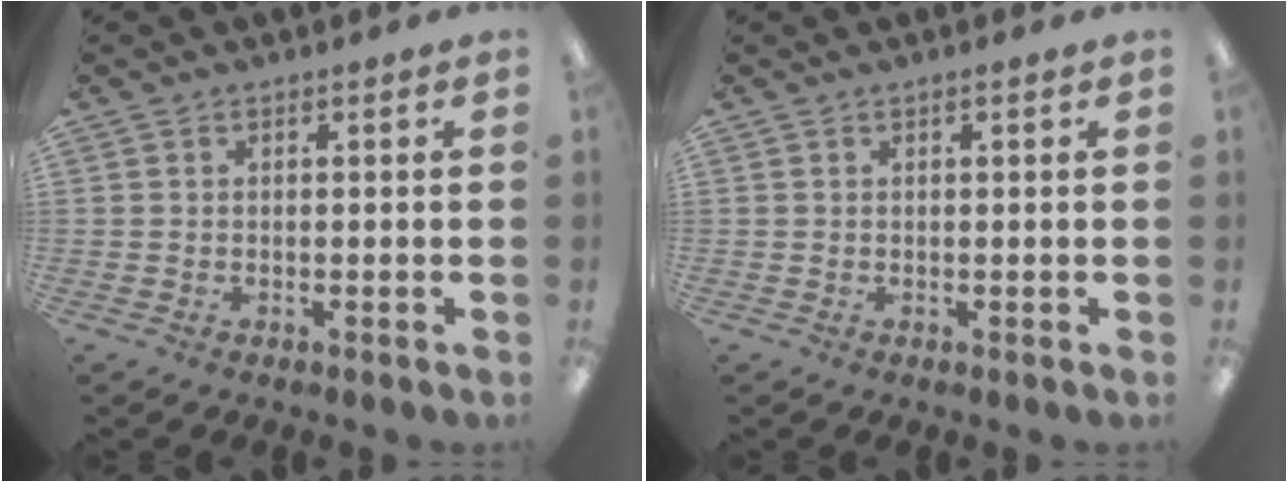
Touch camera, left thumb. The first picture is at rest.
{"total": 0.7, "force": [0.3, 0.0, 0.6], "torque": [-0.012, 0.000, 0.005]}